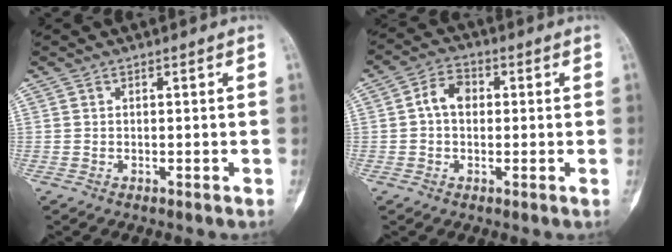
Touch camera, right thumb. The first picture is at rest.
{"total": 4.1, "force": [0.6, 3.6, 1.8], "torque": [-0.026, 0.019, 0.002]}